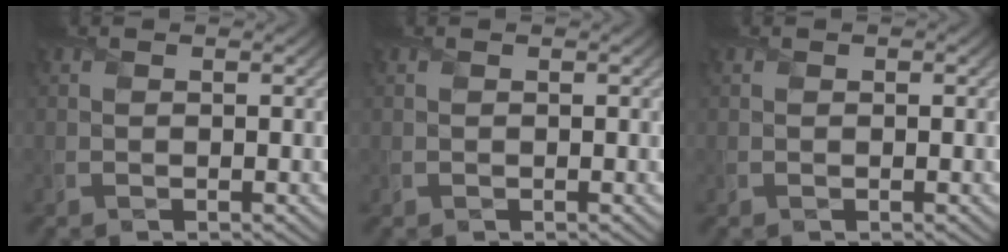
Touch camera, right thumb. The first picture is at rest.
{"total": 0.0}
{"total": 0.0}